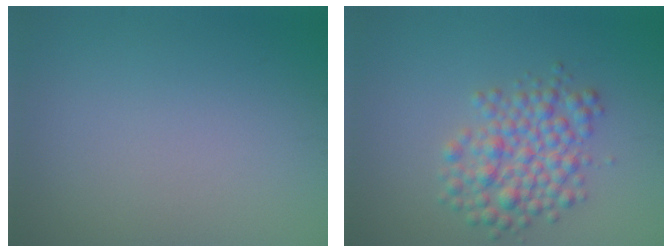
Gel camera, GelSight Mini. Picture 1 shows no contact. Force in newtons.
{"total": 4.4, "press": 4.4, "slide": 0.1}